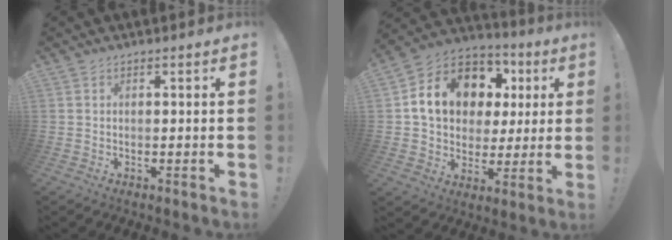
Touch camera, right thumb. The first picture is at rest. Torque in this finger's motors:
{"motor_torque": [0.78, 1.15, 0.79, -0.41, 0.10]}